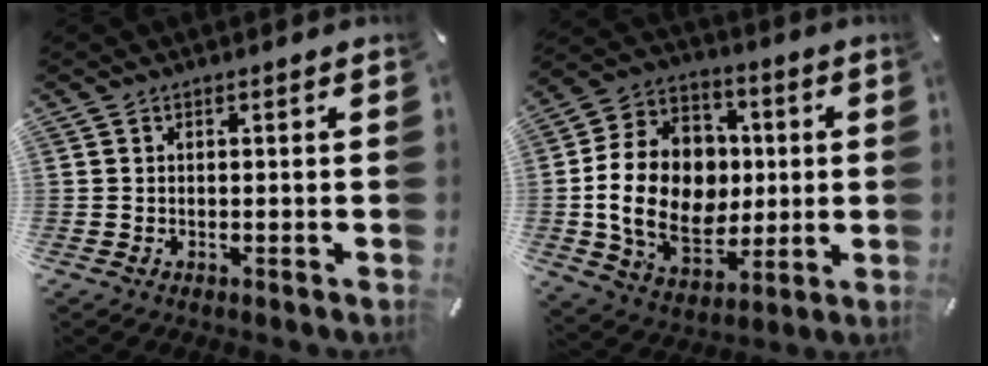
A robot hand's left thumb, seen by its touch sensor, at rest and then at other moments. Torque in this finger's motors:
{"motor_torque": [1.90, 2.54, 1.87, -0.18, 0.39]}